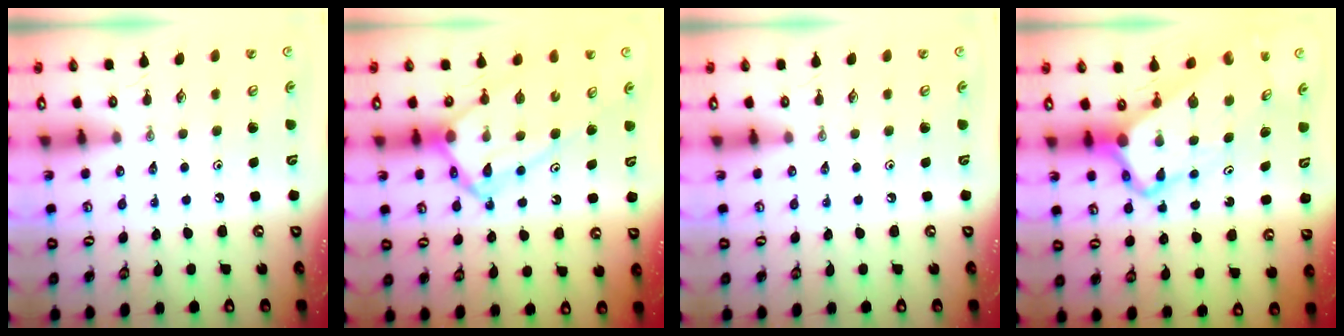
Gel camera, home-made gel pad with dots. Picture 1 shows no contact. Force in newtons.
{"total": 13.8, "press": 13.7, "slide": 1.3}
{"total": 0.0}
{"total": 8.8, "press": 8.8, "slide": 0.7}